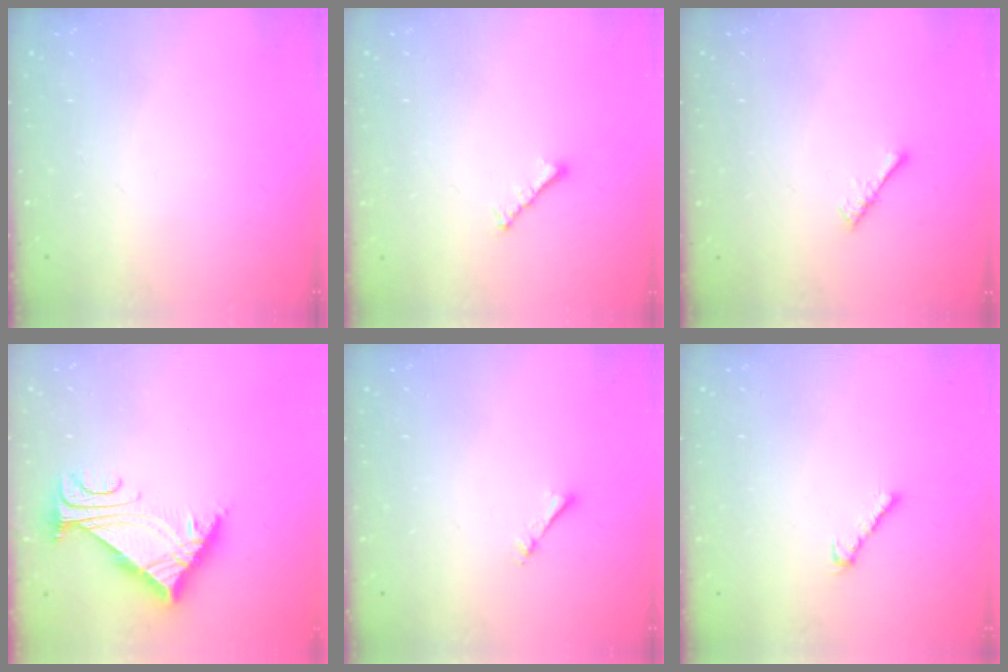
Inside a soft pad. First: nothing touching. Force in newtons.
{"total": 2.4, "press": 2.3, "slide": 0.6}
{"total": 0.8, "press": 0.8, "slide": 0.3}
{"total": 7.5, "press": 7.5, "slide": 0.4}
{"total": 1.0, "press": 1.0, "slide": 0.2}
{"total": 4.1, "press": 4.1, "slide": 0.9}